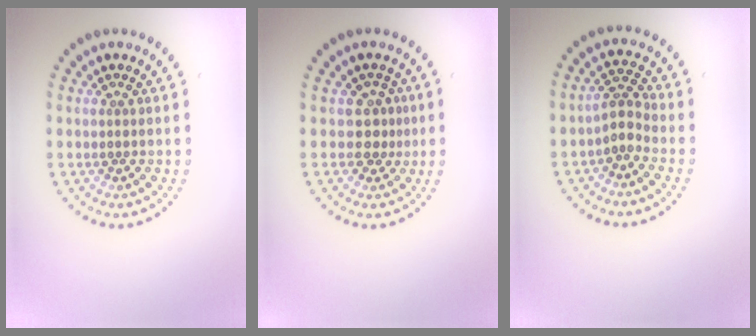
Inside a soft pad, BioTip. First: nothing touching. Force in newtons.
{"total": 2.1, "press": 1.6, "slide": 1.3}
{"total": 2.1, "press": 1.6, "slide": 1.4}